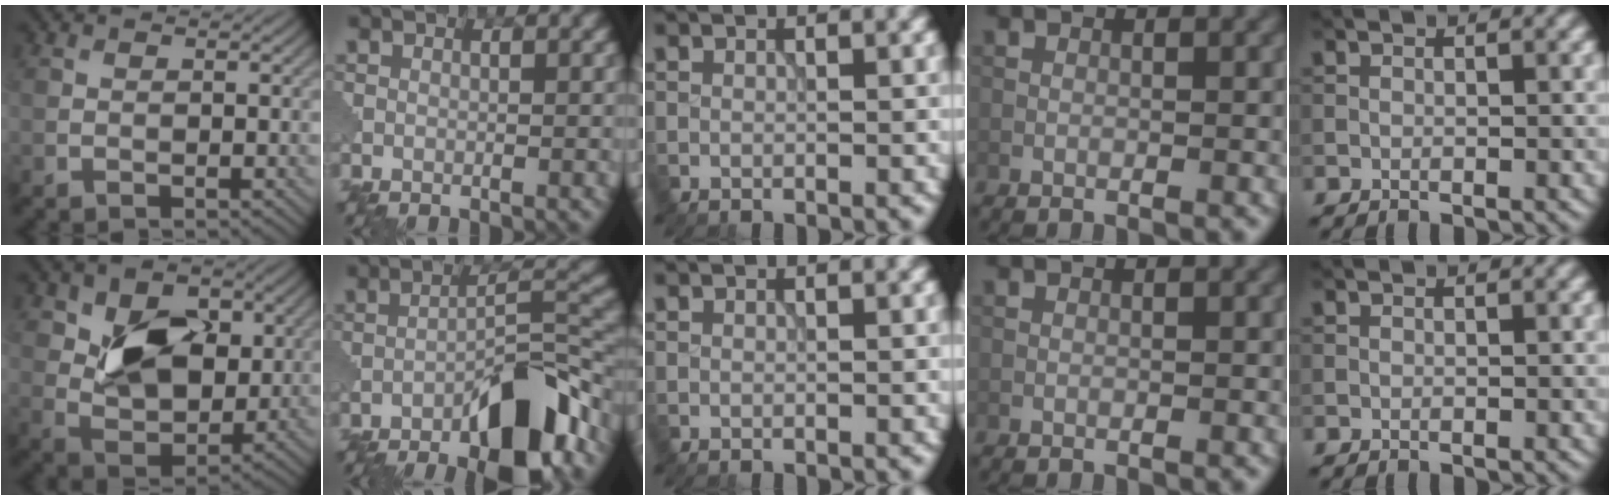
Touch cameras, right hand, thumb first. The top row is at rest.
{"thumb": {"total": 9.1, "force": [2.5, 6.2, 6.2], "torque": [-0.116, -0.014, 0.044]}, "index": {"total": 11.1, "force": [-6.9, 3.2, 8.0], "torque": [-0.114, 0.012, -0.121]}}